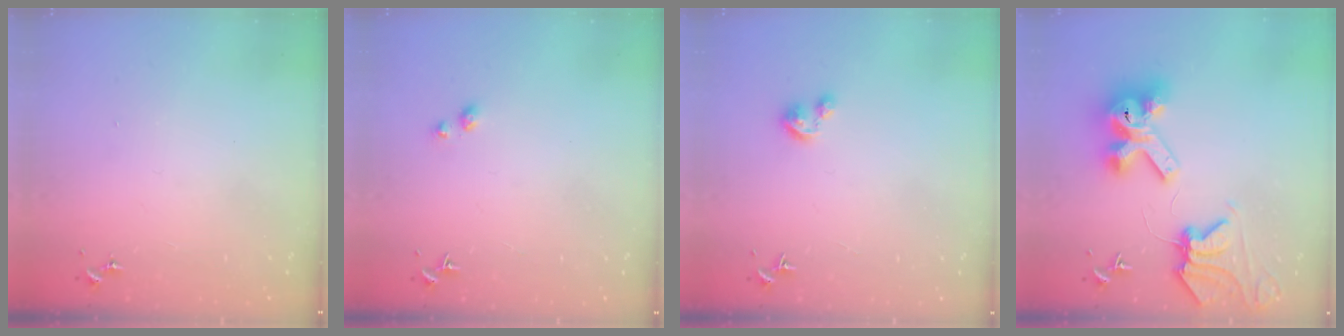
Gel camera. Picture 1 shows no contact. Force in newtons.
{"total": 2.9, "press": 2.8, "slide": 0.4}
{"total": 3.2, "press": 3.2, "slide": 0.3}
{"total": 14.4, "press": 14.2, "slide": 1.8}